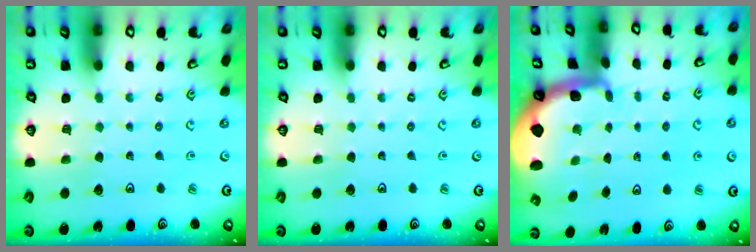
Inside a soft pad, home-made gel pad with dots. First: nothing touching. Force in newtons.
{"total": 0.0}
{"total": 1.6, "press": 1.5, "slide": 0.4}